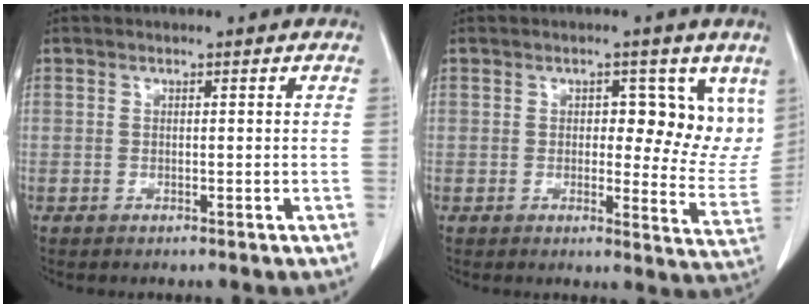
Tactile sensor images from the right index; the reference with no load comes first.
{"total": 9.2, "force": [3.4, 4.7, 7.1], "torque": [-0.061, -0.002, 0.041]}